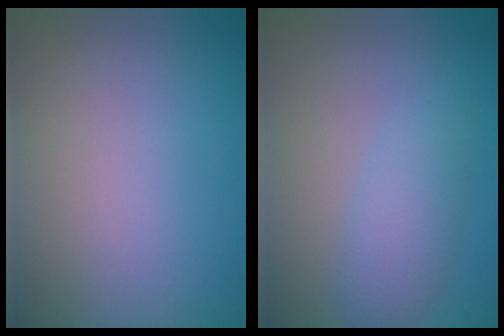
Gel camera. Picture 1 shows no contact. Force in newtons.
{"total": 2.7, "press": 2.7, "slide": 0.1}